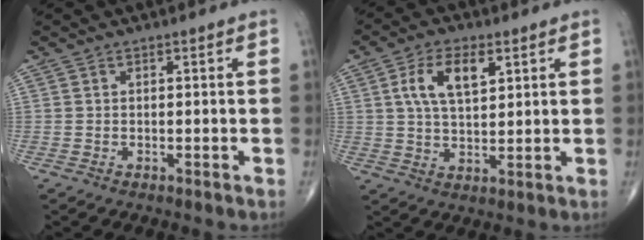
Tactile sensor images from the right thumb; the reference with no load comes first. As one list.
[{"total": 8.9, "force": [3.2, 4.4, 7.0], "torque": [-0.120, -0.006, 0.059]}]